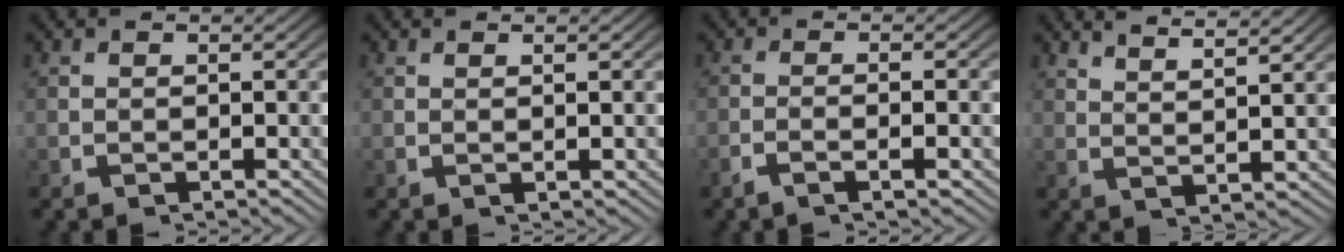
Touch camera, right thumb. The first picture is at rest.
{"total": 0.8, "force": [0.4, -0.1, 0.6], "torque": [-0.014, -0.001, 0.011]}
{"total": 1.9, "force": [-1.0, 0.1, 1.7], "torque": [-0.037, 0.003, -0.023]}
{"total": 4.2, "force": [3.8, 0.2, 1.8], "torque": [-0.027, 0.007, 0.067]}